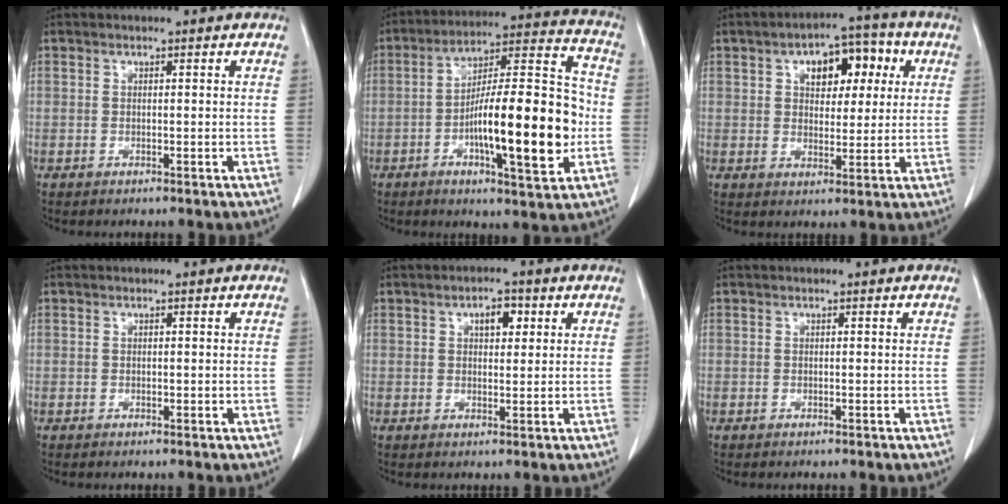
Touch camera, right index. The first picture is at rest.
{"total": 19.1, "force": [-3.7, 3.7, 18.4], "torque": [-0.294, 0.013, -0.056]}
{"total": 9.4, "force": [3.2, 5.3, 7.1], "torque": [-0.096, 0.033, 0.048]}
{"total": 0.6, "force": [0.1, 0.3, 0.5], "torque": [-0.008, -0.001, 0.003]}
{"total": 3.5, "force": [1.4, 1.7, 2.7], "torque": [-0.041, 0.005, 0.020]}
{"total": 0.0}